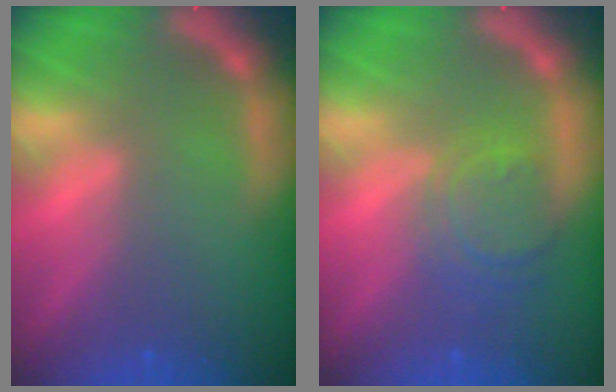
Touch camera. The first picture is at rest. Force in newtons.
{"total": 4.5}